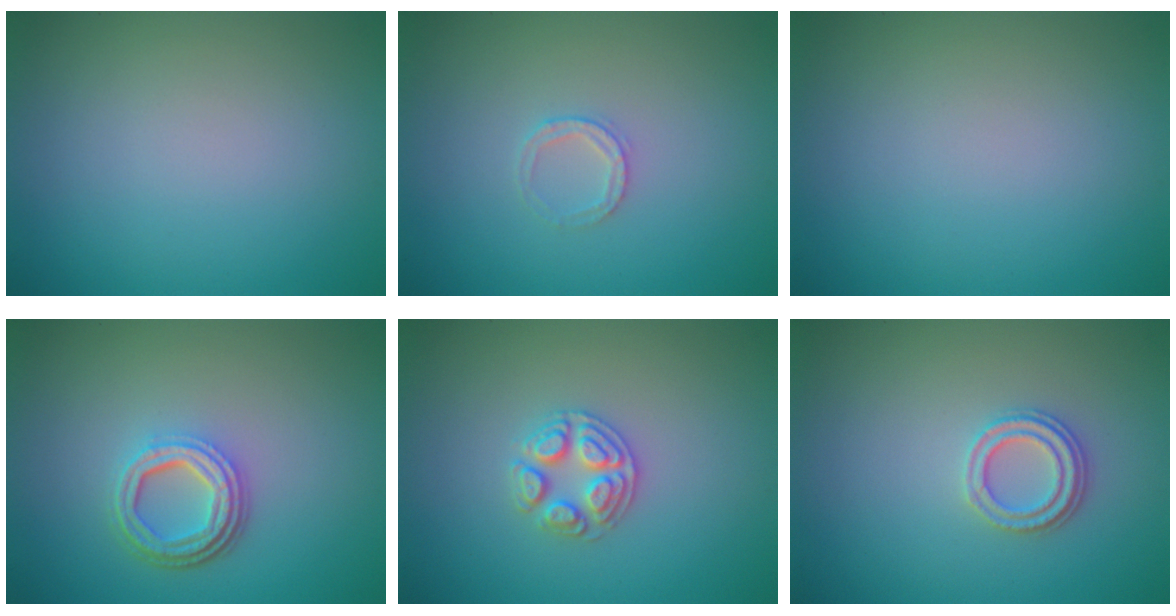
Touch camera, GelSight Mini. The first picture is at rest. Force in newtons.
{"total": 1.4, "press": 1.3, "slide": 0.2}
{"total": 0.0}
{"total": 4.2, "press": 3.1, "slide": 2.7}
{"total": 2.7, "press": 2.6, "slide": 0.7}
{"total": 2.3, "press": 2.1, "slide": 1.0}